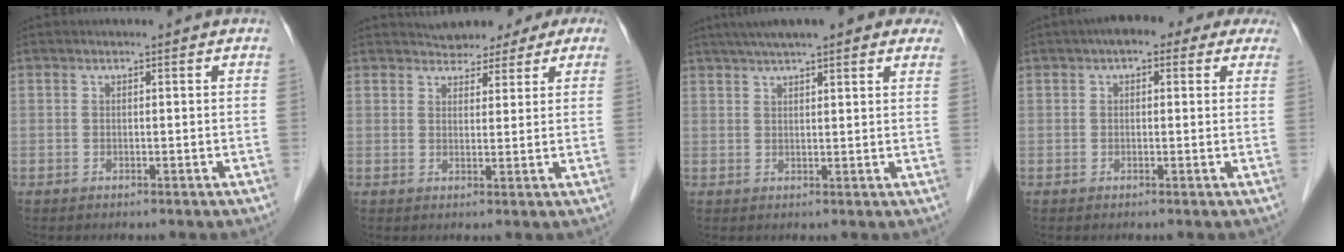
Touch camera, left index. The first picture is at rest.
{"total": 7.1, "force": [5.6, 3.6, 2.3], "torque": [-0.026, 0.023, 0.065]}
{"total": 13.8, "force": [10.6, 2.5, 8.5], "torque": [-0.130, 0.045, 0.137]}
{"total": 7.4, "force": [4.9, 3.5, 4.4], "torque": [-0.044, 0.037, 0.052]}